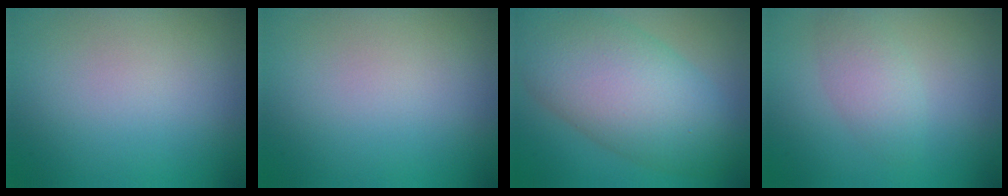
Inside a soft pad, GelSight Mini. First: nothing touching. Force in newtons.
{"total": 0.0}
{"total": 10.7, "press": 10.7, "slide": 0.2}
{"total": 2.4, "press": 2.4, "slide": 0.1}